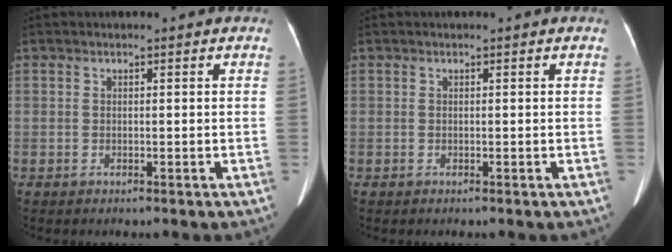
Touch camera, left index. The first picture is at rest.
{"total": 0.0}